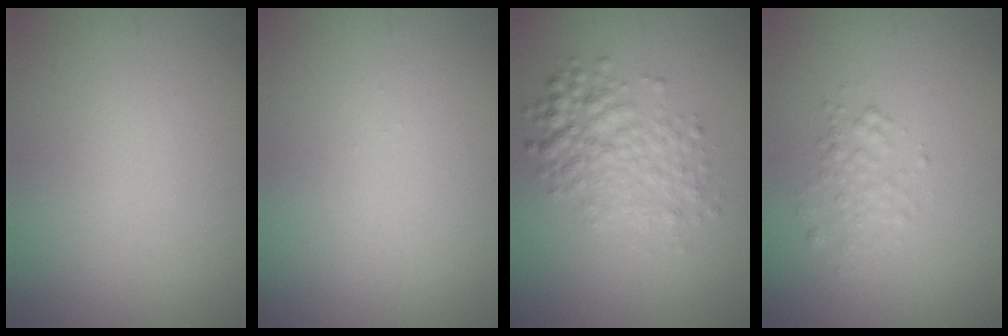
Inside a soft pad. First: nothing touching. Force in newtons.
{"total": 0.0}
{"total": 4.0, "press": 4.0, "slide": 0.0}
{"total": 1.6, "press": 1.6, "slide": 0.1}